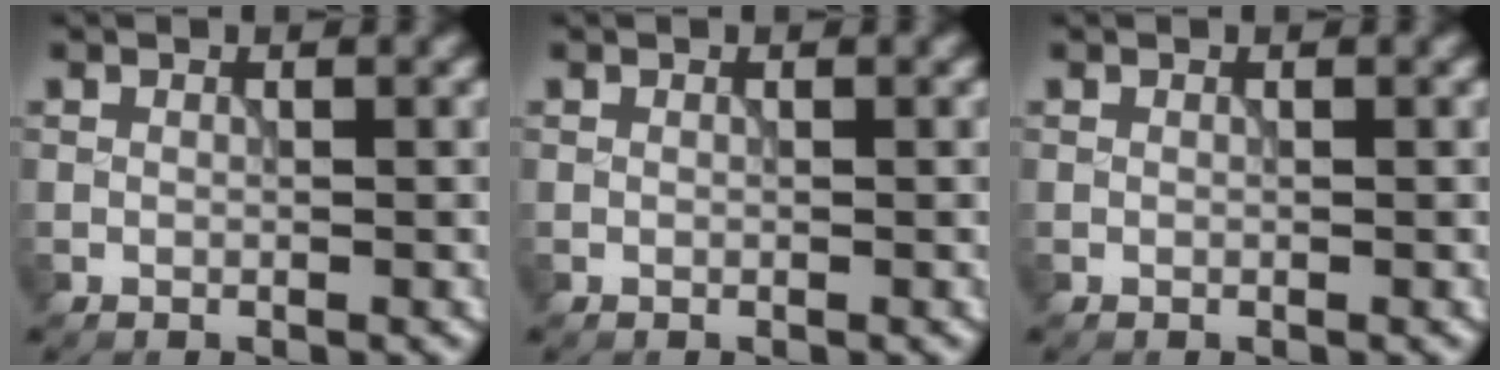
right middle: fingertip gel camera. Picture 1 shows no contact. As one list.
[{"total": 0.0}, {"total": 0.0}]